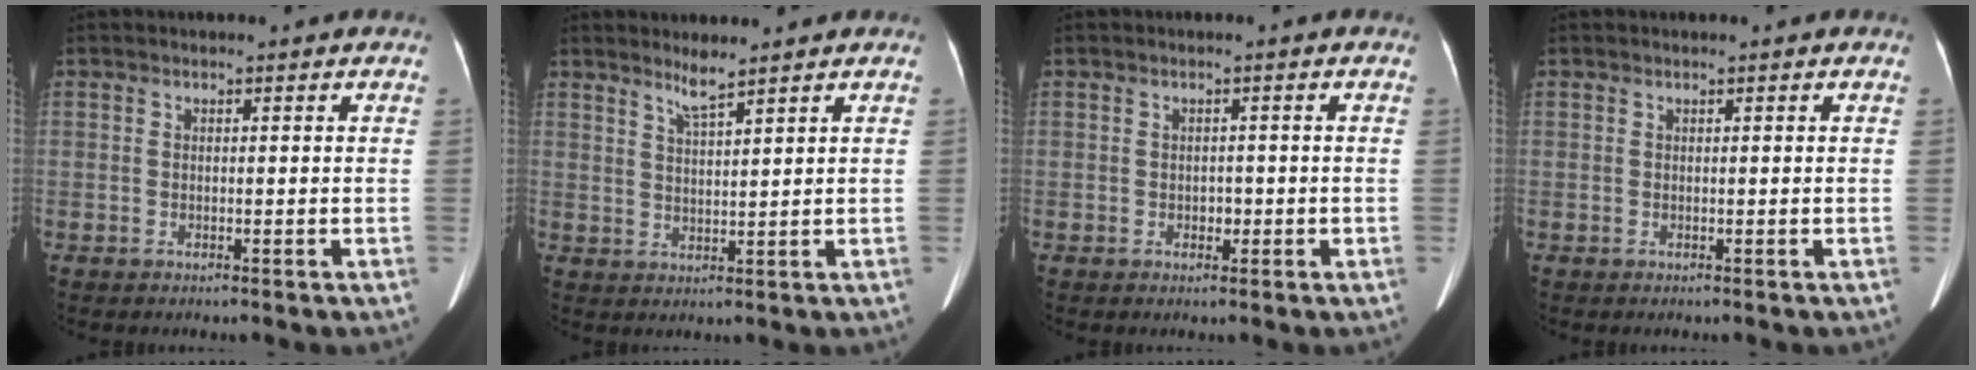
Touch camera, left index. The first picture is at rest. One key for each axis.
{"total": 2.8, "fx": 2.4, "fy": -0.4, "fz": 1.4, "tx": -0.033, "ty": -0.008, "tz": 0.049}
{"total": 1.3, "fx": -0.4, "fy": 0.9, "fz": 0.7, "tx": -0.012, "ty": 0.001, "tz": -0.003}
{"total": 0.0}